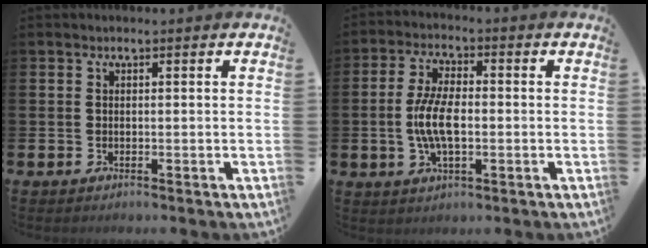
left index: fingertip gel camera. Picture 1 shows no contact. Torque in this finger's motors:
{"motor_torque": [1.58, 0.56, 0.33, 0.21]}